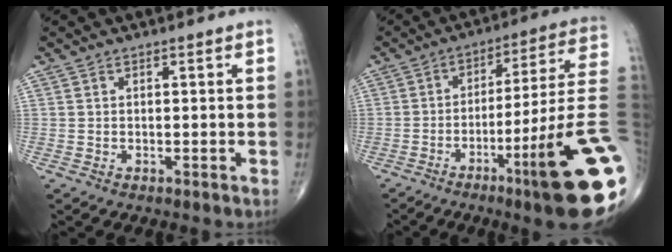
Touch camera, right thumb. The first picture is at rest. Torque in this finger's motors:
{"motor_torque": [3.66, 1.35, 2.03, -0.74, 0.46]}